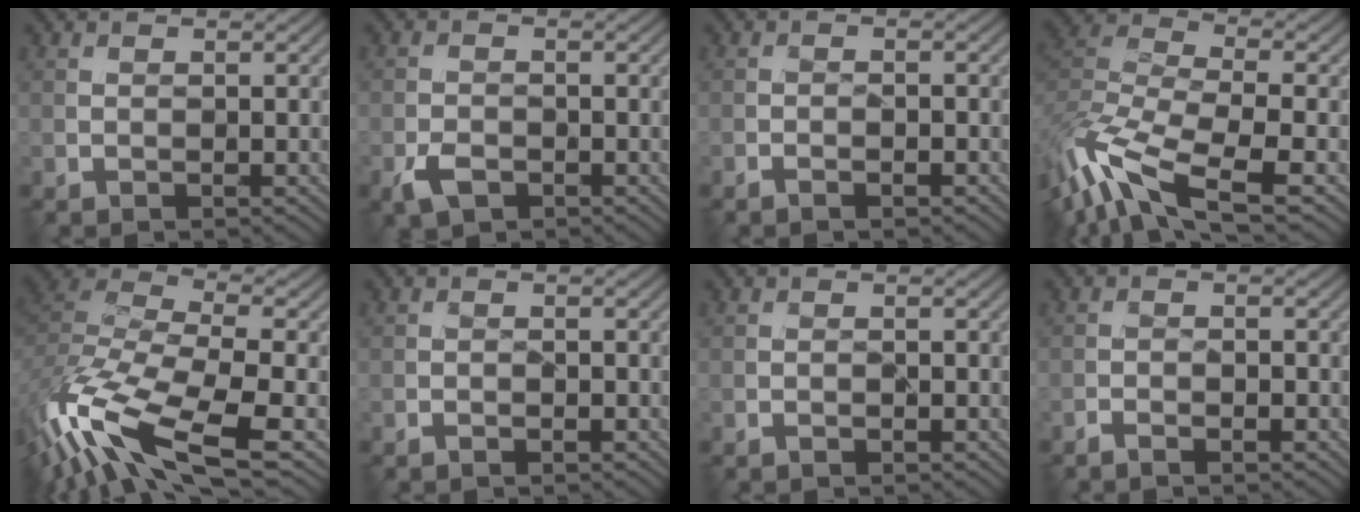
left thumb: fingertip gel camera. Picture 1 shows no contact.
{"total": 3.0, "force": [-1.7, 1.8, 1.7], "torque": [-0.039, -0.004, -0.038]}
{"total": 1.7, "force": [-1.2, 0.5, 1.1], "torque": [-0.021, 0.001, -0.025]}
{"total": 13.4, "force": [-8.4, 4.7, 9.4], "torque": [-0.226, -0.018, -0.163]}
{"total": 15.5, "force": [-8.7, 5.8, 11.5], "torque": [-0.283, -0.023, -0.156]}
{"total": 1.4, "force": [-1.0, 0.4, 0.9], "torque": [-0.017, 0.001, -0.019]}
{"total": 1.0, "force": [-0.7, 0.4, 0.6], "torque": [-0.012, 0.001, -0.014]}
{"total": 2.0, "force": [-1.6, 0.4, 1.2], "torque": [-0.027, -0.001, -0.034]}